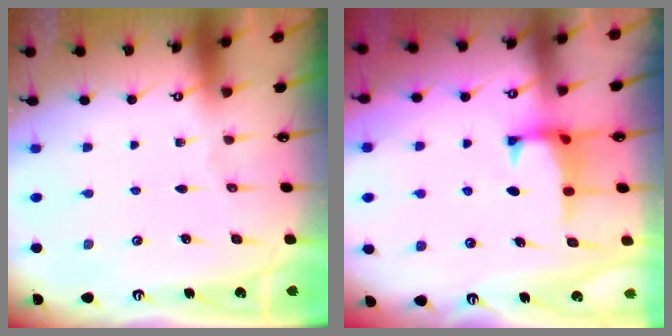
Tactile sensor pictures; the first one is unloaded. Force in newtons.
{"total": 1.0, "press": 0.7, "slide": 0.8}